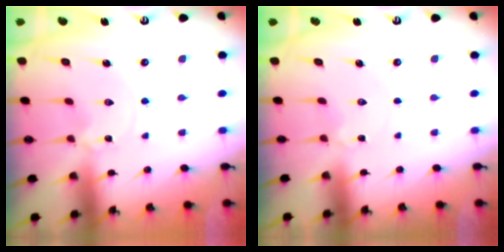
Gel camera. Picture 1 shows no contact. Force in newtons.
{"total": 2.6, "press": 2.6, "slide": 0.2}